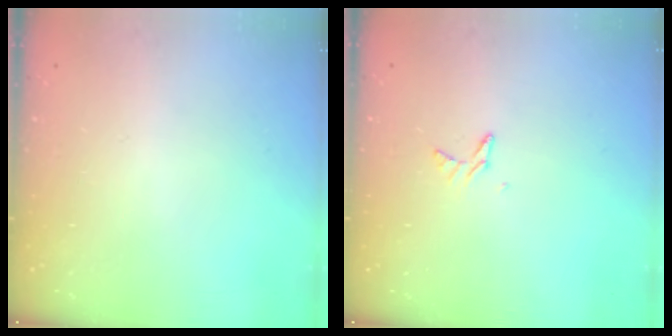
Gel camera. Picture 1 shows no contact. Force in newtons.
{"total": 4.6, "press": 4.5, "slide": 0.5}